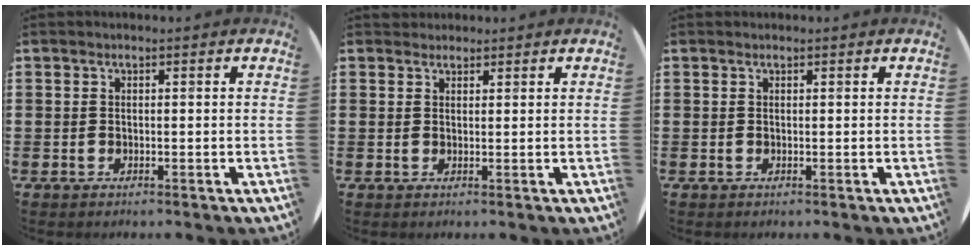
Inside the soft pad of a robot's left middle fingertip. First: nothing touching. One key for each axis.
{"total": 1.2, "fx": 1.1, "fy": 0.4, "fz": -0.2, "tx": 0.002, "ty": 0.002, "tz": 0.022}
{"total": 0.0}